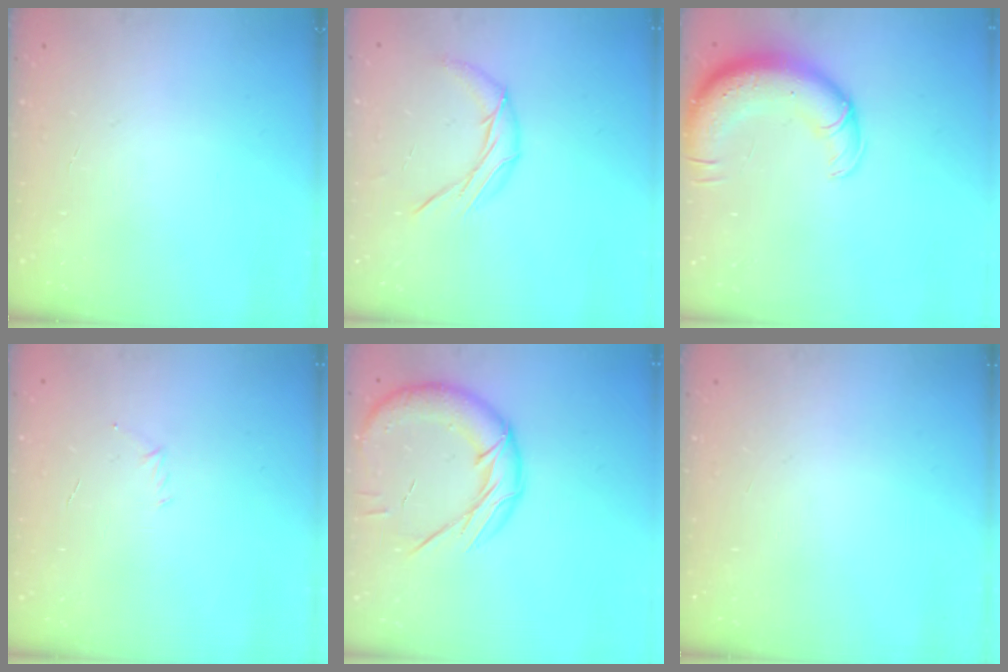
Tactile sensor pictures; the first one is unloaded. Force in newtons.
{"total": 8.4, "press": 8.4, "slide": 0.3}
{"total": 14.4, "press": 14.0, "slide": 3.4}
{"total": 2.9, "press": 2.8, "slide": 0.8}
{"total": 18.4, "press": 18.2, "slide": 2.8}
{"total": 0.0}